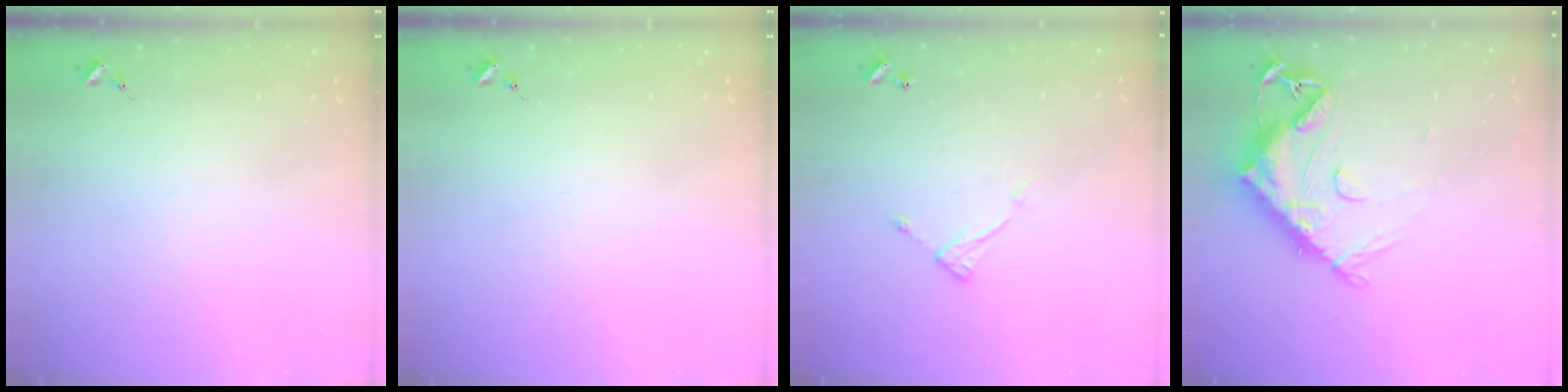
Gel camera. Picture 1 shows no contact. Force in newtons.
{"total": 0.0}
{"total": 7.3, "press": 7.3, "slide": 0.4}
{"total": 14.3, "press": 14.2, "slide": 1.3}